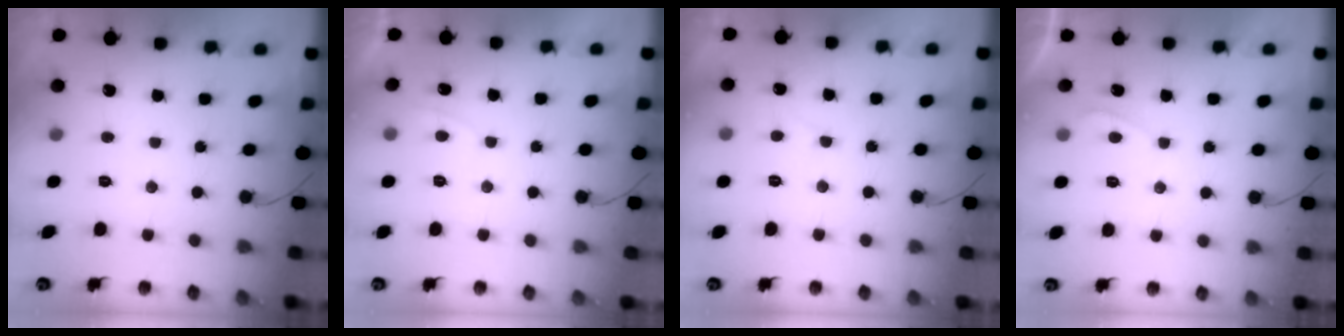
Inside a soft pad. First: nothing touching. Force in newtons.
{"total": 1.1, "press": 0.9, "slide": 0.6}
{"total": 3.1, "press": 3.1, "slide": 0.3}
{"total": 0.8, "press": 0.7, "slide": 0.5}